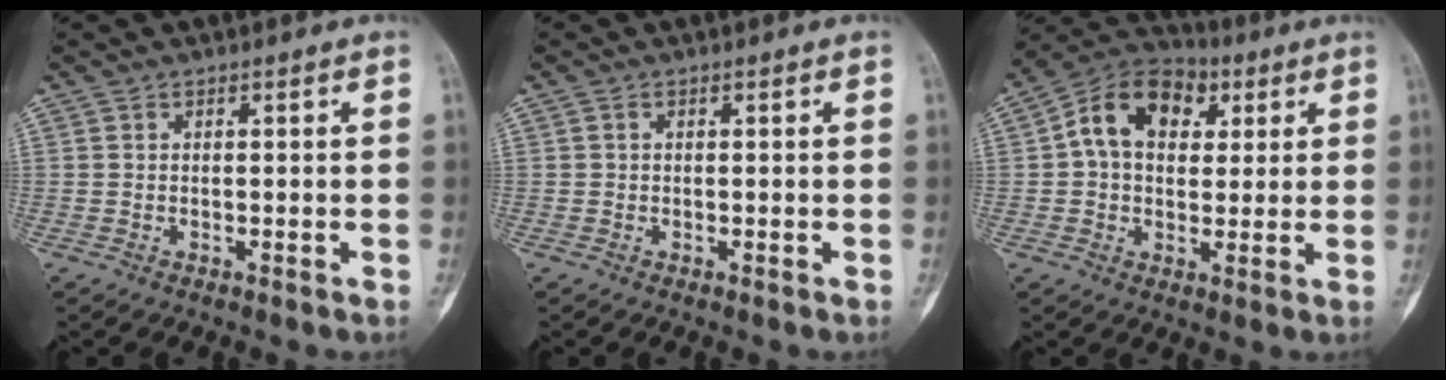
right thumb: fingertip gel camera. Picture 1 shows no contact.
{"total": 0.0}
{"total": 13.4, "force": [3.6, 9.5, 8.7], "torque": [-0.112, 0.017, 0.048]}